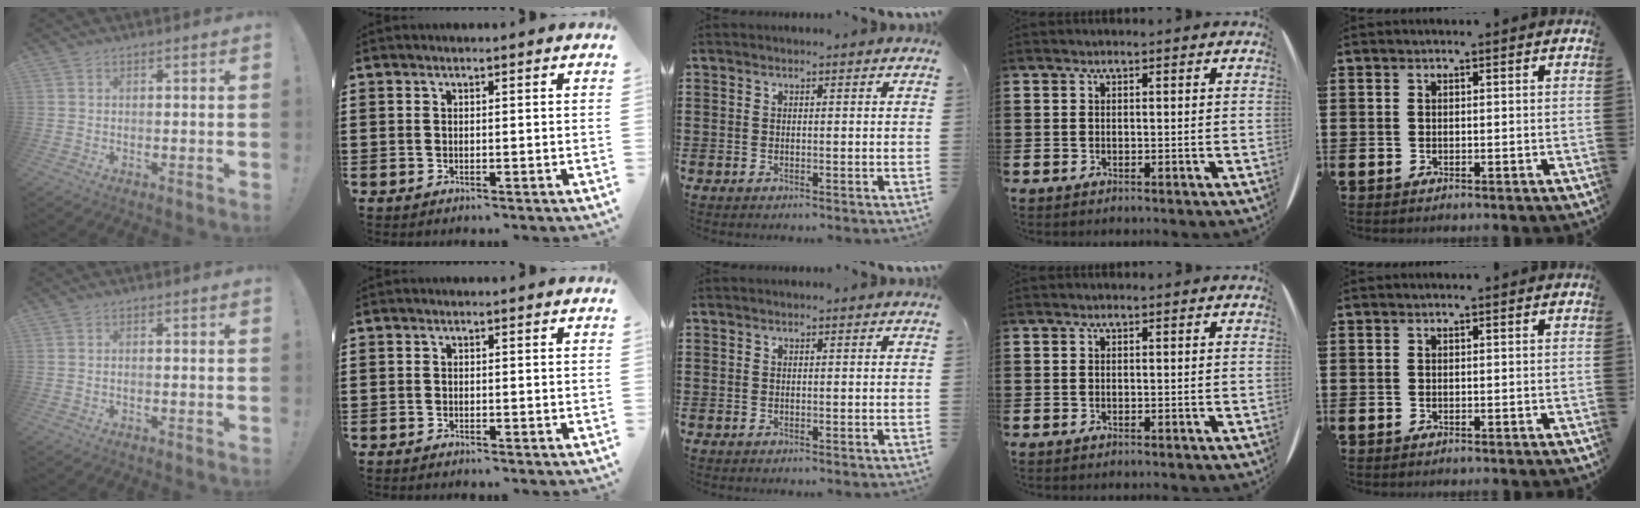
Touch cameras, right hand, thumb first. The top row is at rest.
{"thumb": {"total": 0.6, "force": [-0.4, 0.0, 0.4], "torque": [-0.006, 0.002, -0.008]}, "index": {"total": 0.6, "force": [-0.6, 0.1, 0.0], "torque": [-0.001, 0.000, -0.013]}}